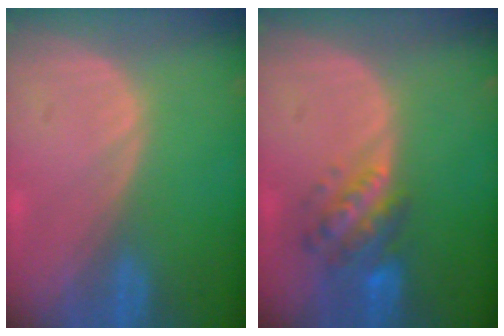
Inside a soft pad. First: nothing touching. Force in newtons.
{"total": 6.1, "press": 5.9, "slide": 1.4}